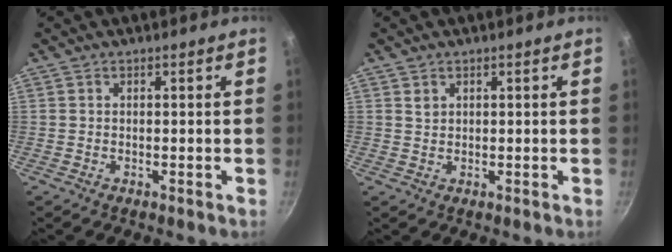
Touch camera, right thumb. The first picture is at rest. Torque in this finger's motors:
{"motor_torque": [-0.27, 0.09, 0.05, 0.34, -0.01]}